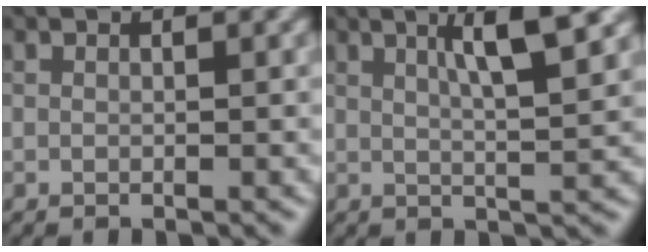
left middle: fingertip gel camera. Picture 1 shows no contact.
{"total": 6.3, "force": [2.7, 1.3, 5.6], "torque": [-0.074, 0.008, 0.039]}